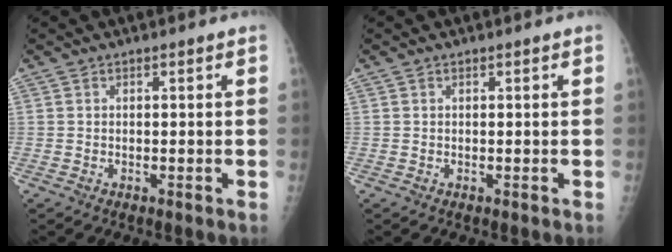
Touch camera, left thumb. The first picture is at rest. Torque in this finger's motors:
{"motor_torque": [0.01, 0.03, -0.01, -0.03, 0.00]}